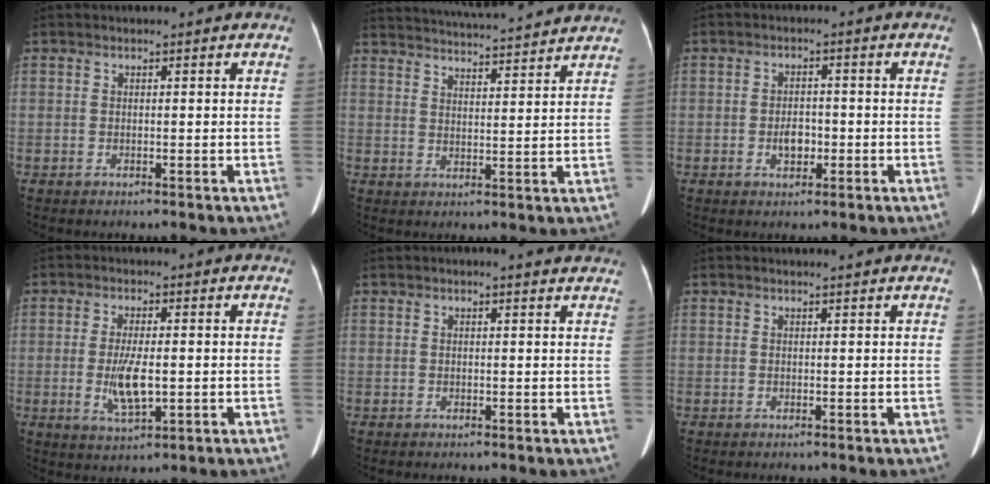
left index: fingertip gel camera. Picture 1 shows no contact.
{"total": 17.2, "force": [16.2, 1.2, 5.7], "torque": [-0.101, 0.024, 0.229]}
{"total": 3.1, "force": [-1.0, 1.9, 2.2], "torque": [-0.039, 0.006, -0.013]}
{"total": 4.1, "force": [-0.4, 1.0, 3.9], "torque": [-0.084, -0.007, -0.006]}
{"total": 3.7, "force": [3.3, 0.6, 1.6], "torque": [-0.022, 0.008, 0.022]}
{"total": 1.6, "force": [1.5, -0.2, 0.5], "torque": [-0.012, 0.004, 0.019]}